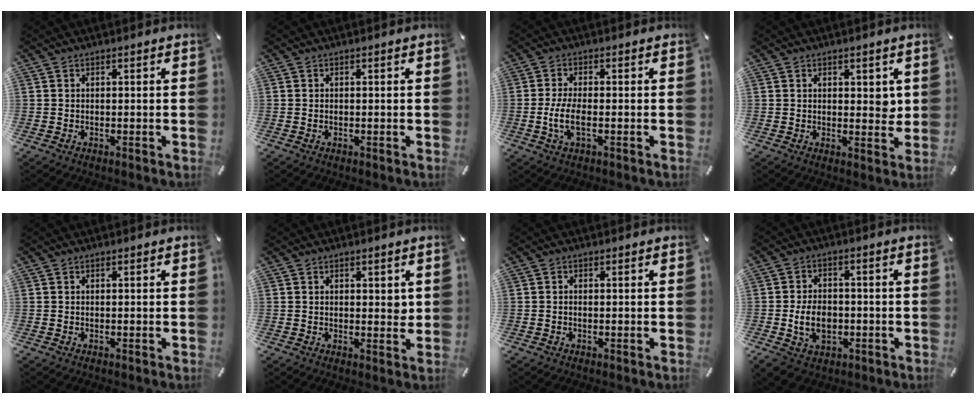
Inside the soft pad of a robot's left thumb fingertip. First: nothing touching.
{"total": 0.5, "force": [-0.1, 0.2, 0.5], "torque": [-0.010, -0.001, -0.001]}
{"total": 5.9, "force": [-1.3, 2.1, 5.4], "torque": [-0.118, -0.009, -0.026]}
{"total": 3.6, "force": [1.4, 2.3, 2.3], "torque": [-0.009, -0.012, 0.016]}
{"total": 0.0}
{"total": 2.7, "force": [0.8, 1.6, 2.0], "torque": [-0.017, -0.006, 0.009]}
{"total": 0.7, "force": [-0.2, 0.4, 0.5], "torque": [-0.012, 0.000, -0.004]}
{"total": 9.1, "force": [-1.8, 7.0, 5.5], "torque": [-0.114, 0.006, -0.033]}